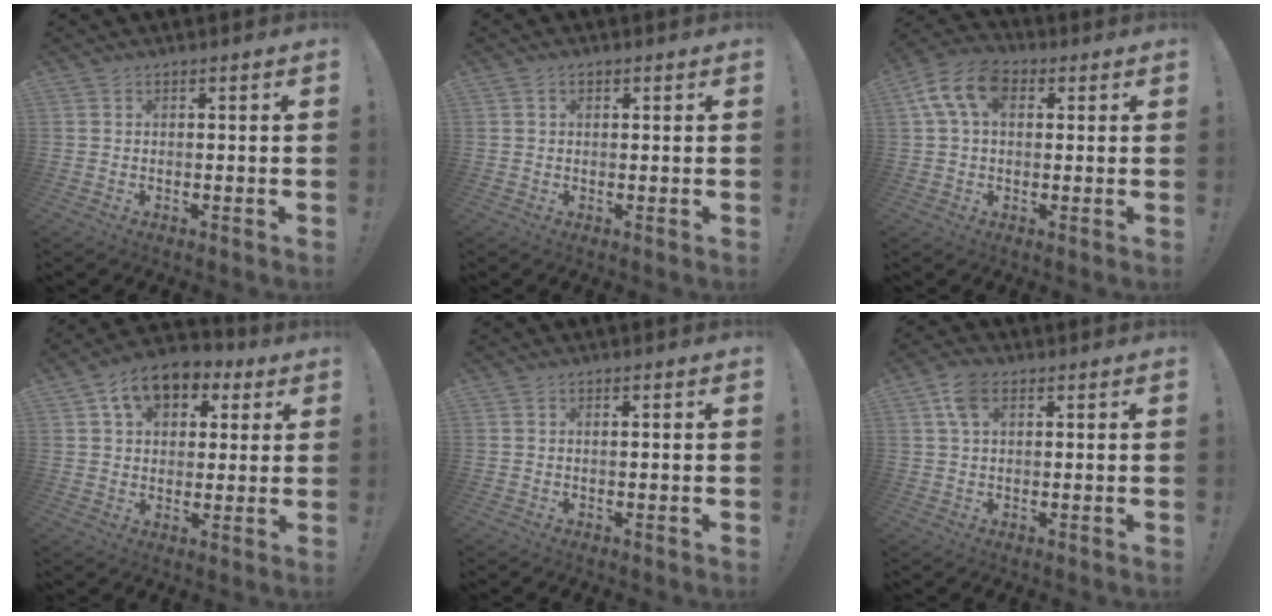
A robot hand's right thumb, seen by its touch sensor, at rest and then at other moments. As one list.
[{"total": 1.3, "force": [0.5, 0.9, 0.8], "torque": [-0.012, 0.002, 0.009]}, {"total": 11.4, "force": [3.5, 7.3, 8.0], "torque": [-0.149, 0.011, 0.069]}, {"total": 11.3, "force": [5.3, 7.9, 6.1], "torque": [-0.094, -0.016, 0.102]}, {"total": 0.6, "force": [0.2, -0.1, 0.6], "torque": [-0.012, 0.000, 0.003]}, {"total": 6.4, "force": [2.8, 3.3, 4.7], "torque": [-0.091, 0.004, 0.055]}]